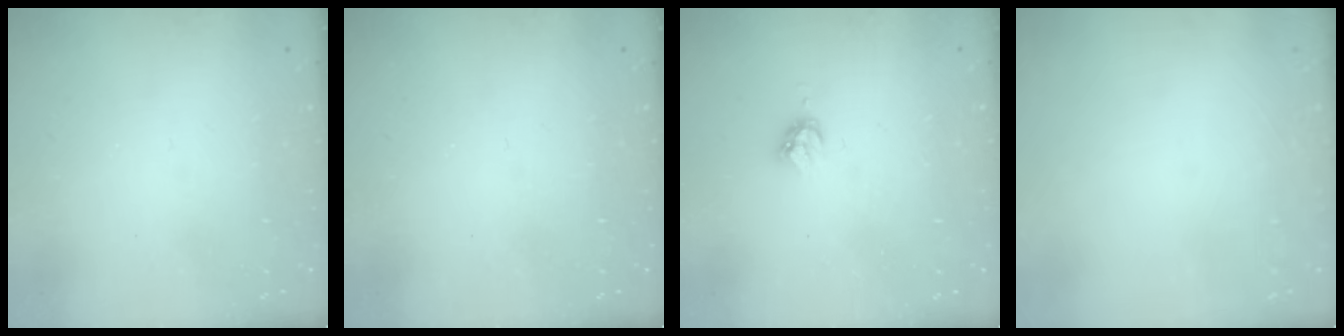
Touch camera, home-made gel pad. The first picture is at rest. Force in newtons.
{"total": 0.0}
{"total": 4.3, "press": 4.3, "slide": 0.3}
{"total": 0.0}